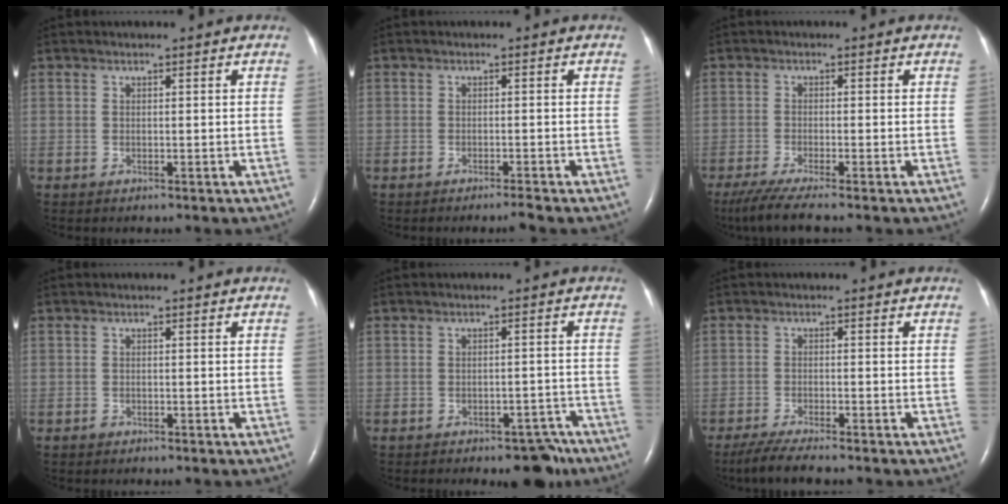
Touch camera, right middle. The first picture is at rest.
{"total": 1.4, "force": [-1.2, -0.4, 0.6], "torque": [-0.012, -0.002, -0.021]}
{"total": 5.8, "force": [-4.6, -0.5, 3.5], "torque": [-0.061, -0.020, -0.083]}
{"total": 0.7, "force": [-0.6, 0.3, 0.2], "torque": [-0.007, 0.000, -0.010]}
{"total": 6.1, "force": [-4.9, 2.5, 2.6], "torque": [-0.018, 0.017, -0.061]}
{"total": 5.6, "force": [-4.6, 0.3, 3.2], "torque": [-0.057, -0.016, -0.081]}